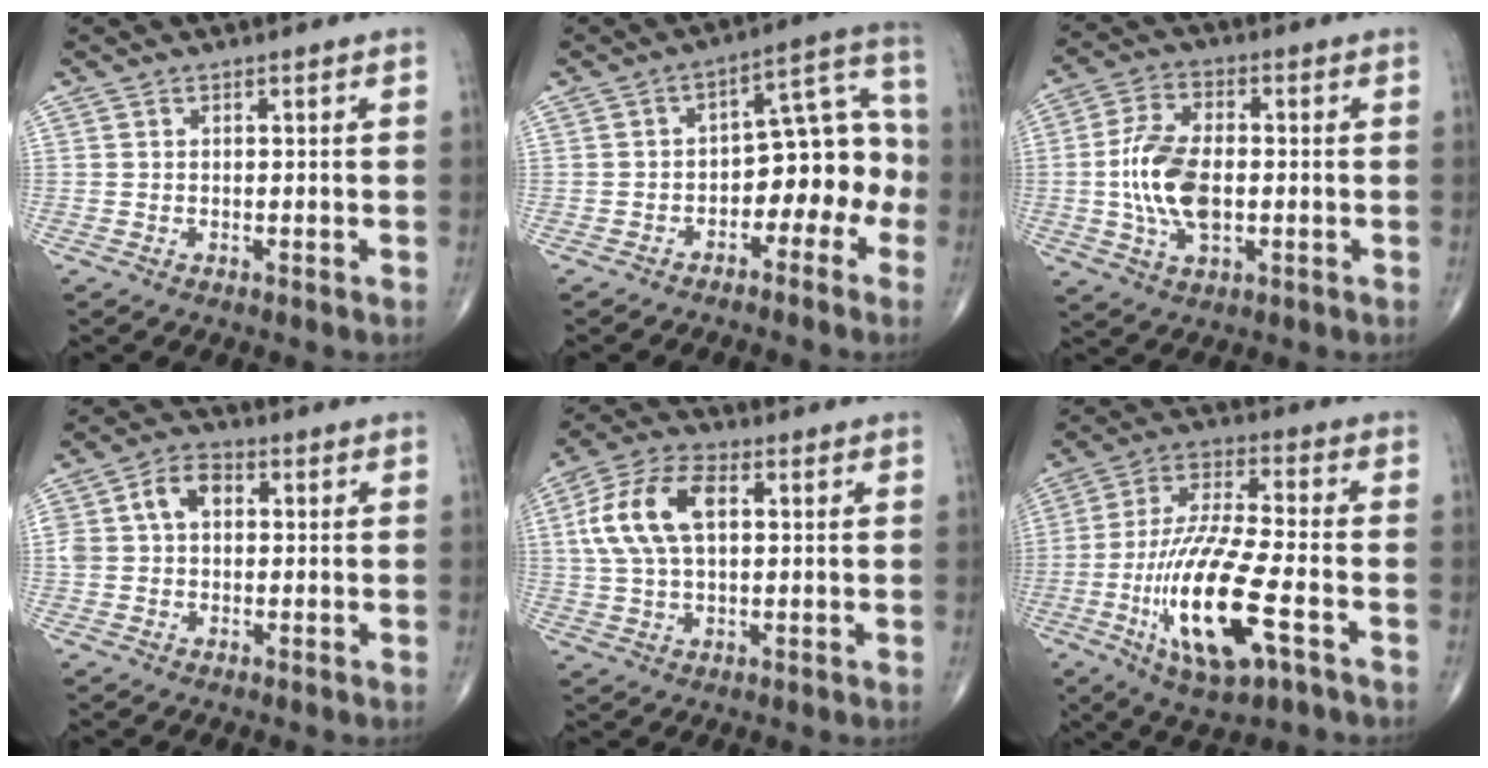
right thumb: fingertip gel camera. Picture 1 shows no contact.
{"total": 11.9, "force": [-4.1, 7.1, 8.6], "torque": [-0.070, 0.071, -0.062]}
{"total": 12.2, "force": [-0.9, 6.6, 10.2], "torque": [-0.201, 0.008, -0.016]}
{"total": 7.2, "force": [1.2, 5.1, 5.0], "torque": [-0.092, 0.027, 0.019]}
{"total": 12.6, "force": [2.6, 7.0, 10.2], "torque": [-0.205, 0.018, 0.047]}
{"total": 18.9, "force": [-6.3, 5.3, 17.0], "torque": [-0.351, 0.014, -0.105]}